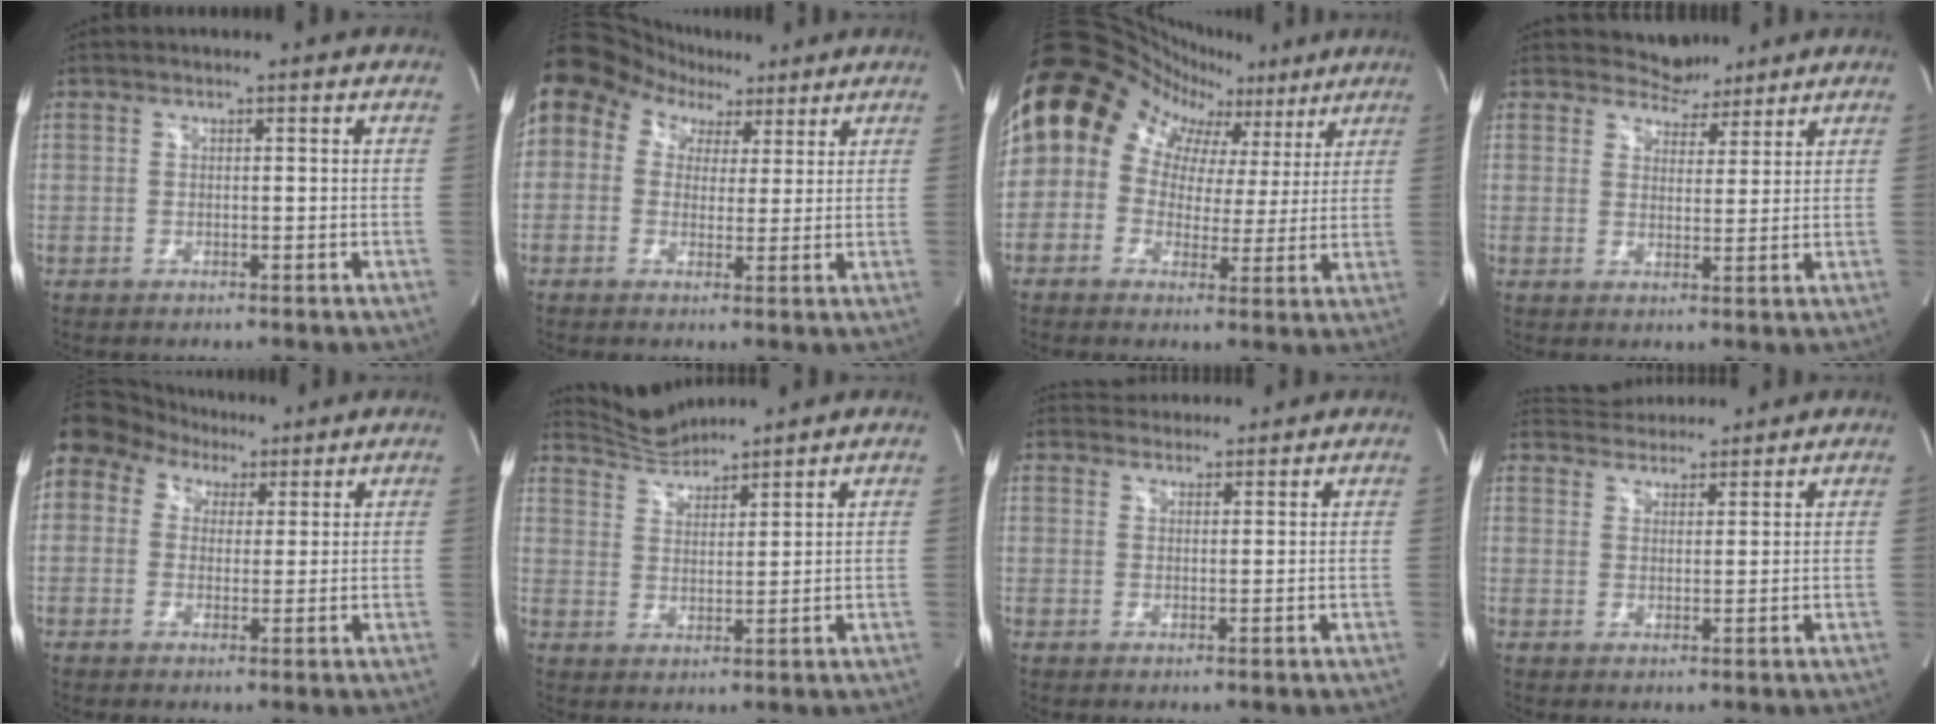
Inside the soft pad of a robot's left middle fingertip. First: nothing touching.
{"total": 9.6, "force": [5.1, 7.3, 3.5], "torque": [-0.062, 0.057, 0.091]}
{"total": 17.8, "force": [7.9, 13.8, 8.1], "torque": [-0.151, 0.080, 0.115]}
{"total": 4.3, "force": [3.9, 1.7, -0.1], "torque": [0.006, 0.001, 0.062]}
{"total": 16.2, "force": [8.5, 12.5, 5.9], "torque": [-0.199, 0.085, 0.164]}
{"total": 5.5, "force": [5.5, -0.2, -0.3], "torque": [-0.006, 0.009, 0.113]}
{"total": 4.4, "force": [4.2, 1.2, 0.2], "torque": [-0.006, 0.027, 0.069]}
{"total": 7.2, "force": [6.9, 1.6, 1.3], "torque": [-0.027, 0.027, 0.110]}